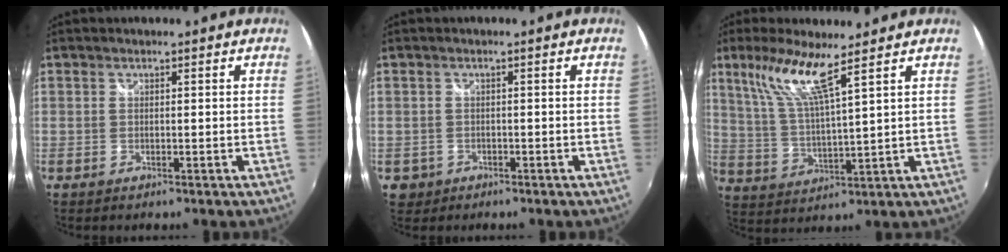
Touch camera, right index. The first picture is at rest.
{"total": 2.9, "force": [-1.0, 2.6, 0.8], "torque": [-0.025, -0.003, -0.012]}
{"total": 9.6, "force": [6.3, 0.4, 7.2], "torque": [-0.140, 0.004, 0.132]}